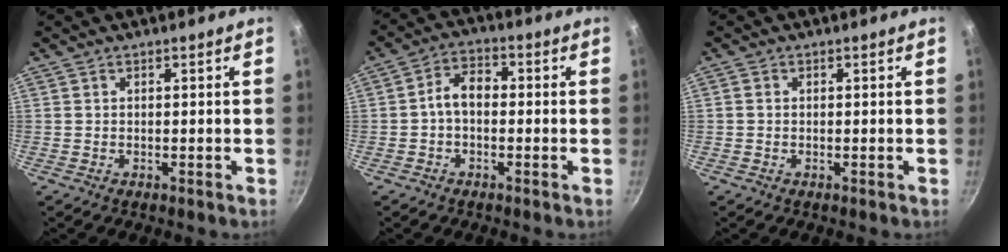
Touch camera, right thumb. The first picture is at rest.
{"total": 5.4, "force": [-0.6, 3.6, 4.0], "torque": [-0.058, 0.022, -0.023]}
{"total": 0.6, "force": [-0.1, 0.6, 0.2], "torque": [-0.003, 0.003, -0.003]}